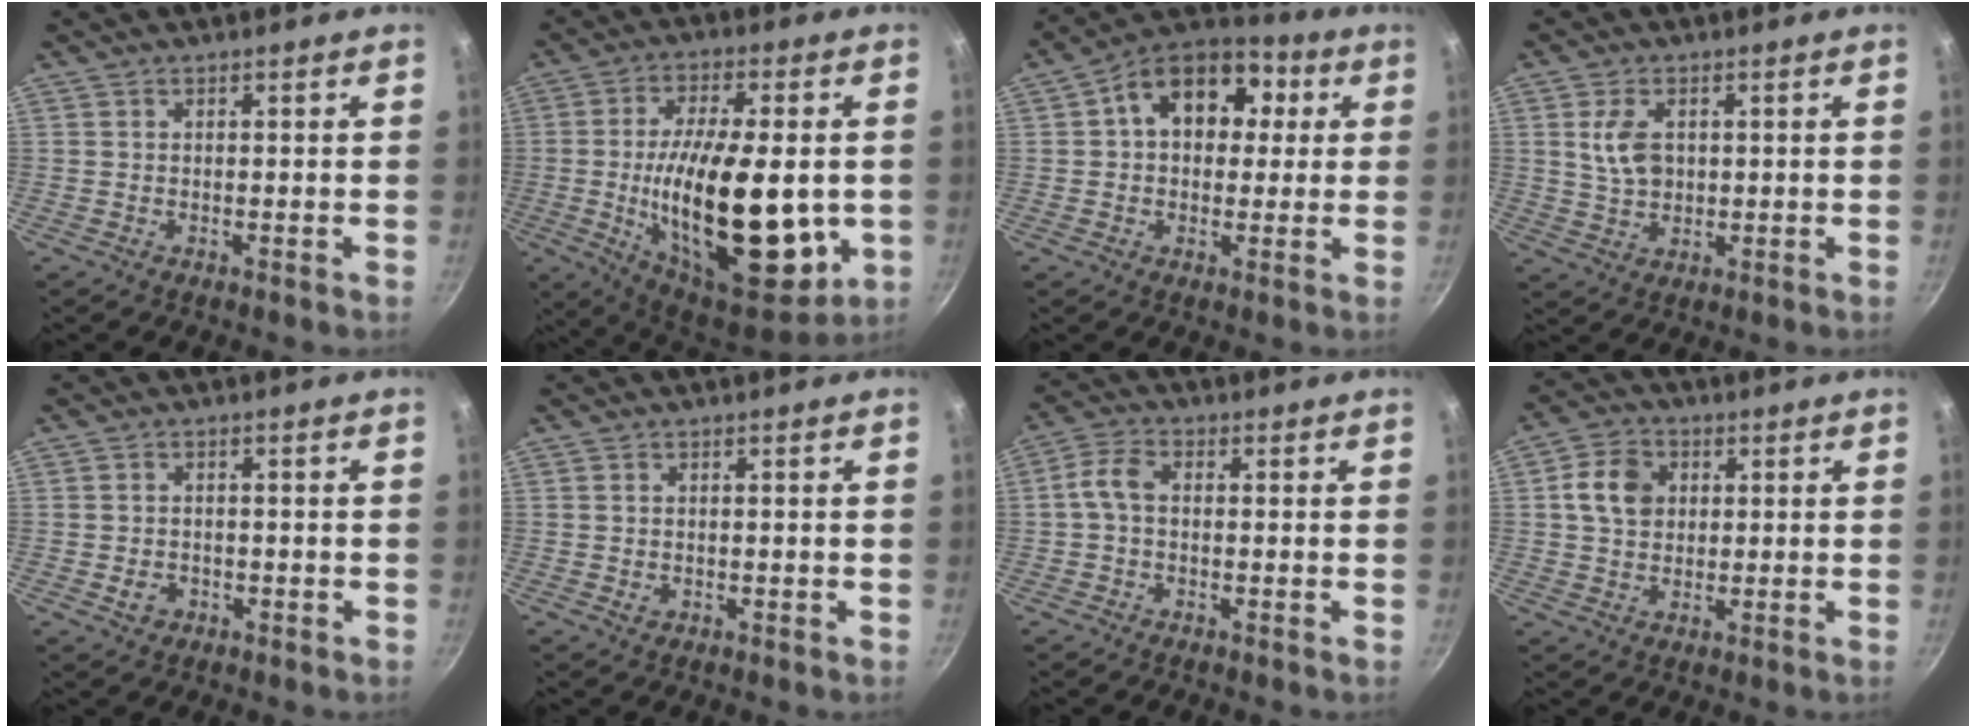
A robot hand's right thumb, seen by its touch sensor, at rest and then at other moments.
{"total": 27.4, "force": [-3.0, 11.9, 24.4], "torque": [-0.378, -0.004, -0.039]}
{"total": 15.2, "force": [3.4, 10.9, 10.0], "torque": [-0.115, 0.024, 0.033]}
{"total": 6.4, "force": [1.3, 4.3, 4.6], "torque": [-0.080, -0.005, 0.026]}
{"total": 2.9, "force": [-1.0, 2.3, 1.4], "torque": [-0.017, 0.010, -0.011]}
{"total": 1.0, "force": [-0.1, 0.8, 0.5], "torque": [-0.007, 0.001, -0.002]}
{"total": 4.7, "force": [-0.2, 3.1, 3.5], "torque": [-0.074, 0.021, -0.014]}
{"total": 7.6, "force": [1.5, 6.1, 4.3], "torque": [-0.061, 0.009, 0.018]}